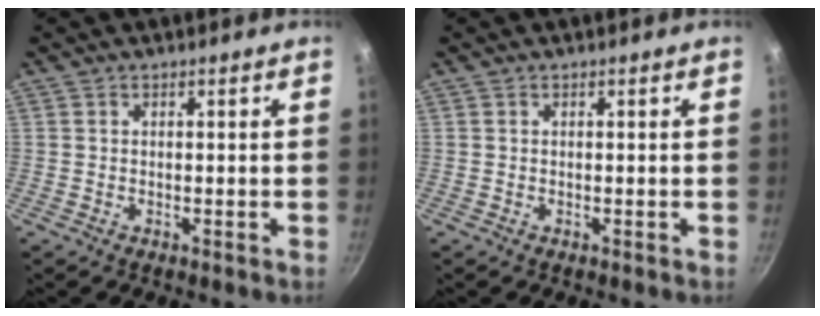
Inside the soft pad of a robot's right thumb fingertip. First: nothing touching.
{"total": 0.0}